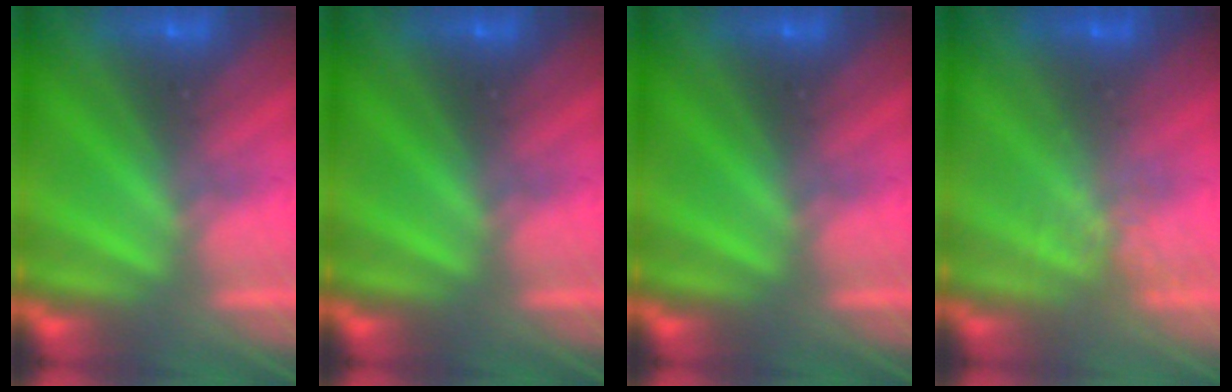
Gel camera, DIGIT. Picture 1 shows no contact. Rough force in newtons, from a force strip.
{"total": 0.0}
{"total": 0.0}
{"total": 1.5}